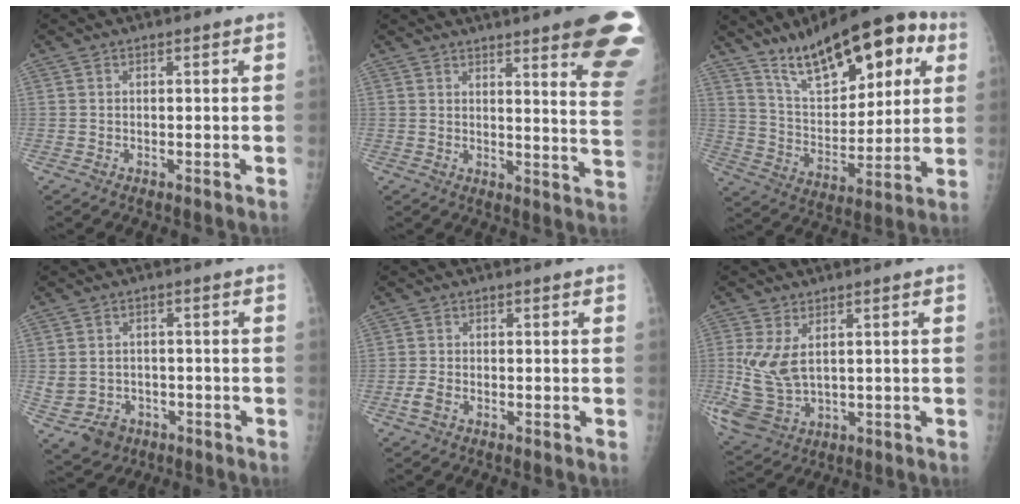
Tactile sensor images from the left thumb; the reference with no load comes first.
{"total": 17.9, "force": [11.5, 2.1, 13.6], "torque": [-0.147, -0.062, 0.127]}
{"total": 22.0, "force": [11.7, 9.5, 16.1], "torque": [-0.203, -0.034, 0.200]}
{"total": 8.8, "force": [-3.0, 7.6, 3.2], "torque": [-0.073, 0.022, -0.031]}
{"total": 2.2, "force": [-1.1, 1.2, 1.5], "torque": [-0.038, 0.003, -0.022]}
{"total": 8.9, "force": [1.3, 5.6, 6.8], "torque": [-0.151, -0.013, 0.042]}